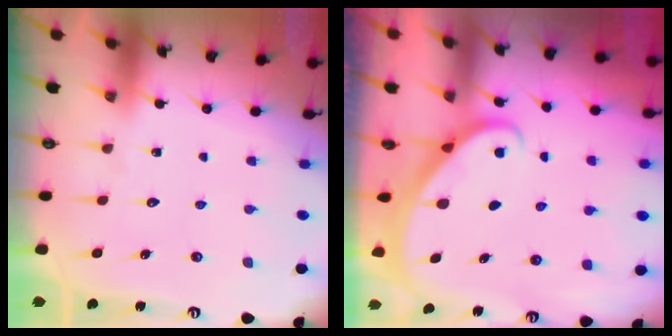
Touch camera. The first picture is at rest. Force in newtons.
{"total": 2.0, "press": 2.0, "slide": 0.0}